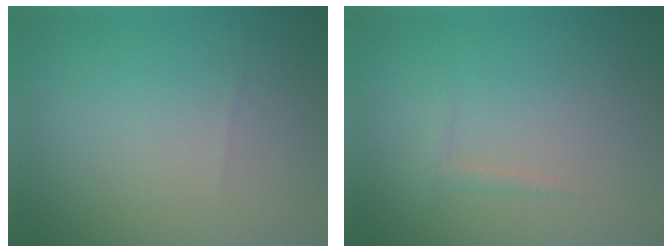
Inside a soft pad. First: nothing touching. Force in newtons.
{"total": 0.6, "press": 0.6, "slide": 0.1}